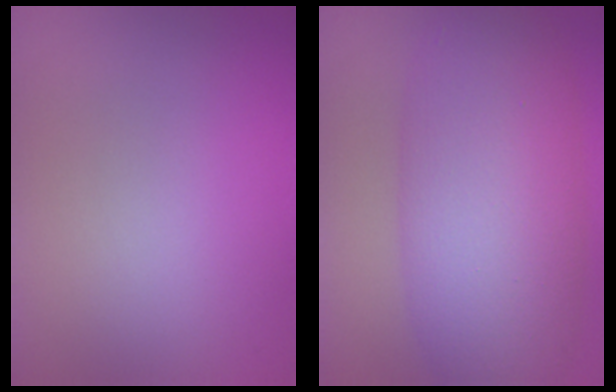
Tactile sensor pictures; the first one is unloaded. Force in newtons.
{"total": 9.9, "press": 9.9, "slide": 0.1}